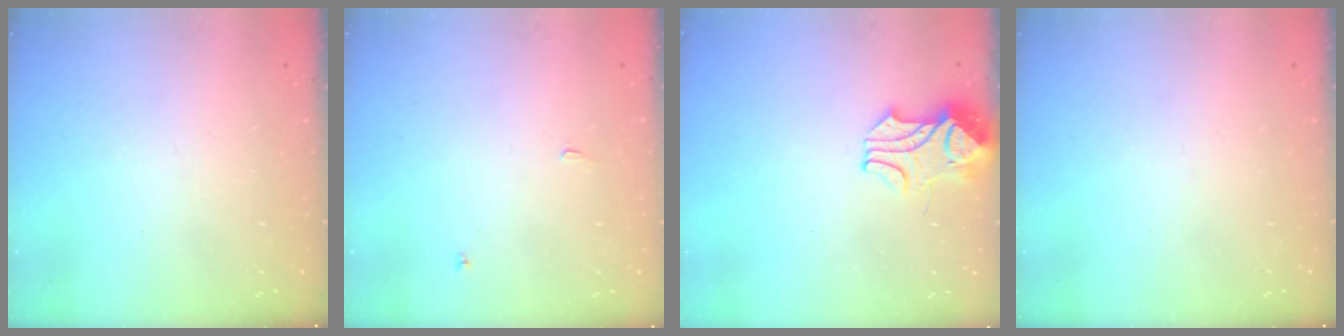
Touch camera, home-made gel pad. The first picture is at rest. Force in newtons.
{"total": 1.8, "press": 1.8, "slide": 0.3}
{"total": 2.6, "press": 2.4, "slide": 1.0}
{"total": 0.0}